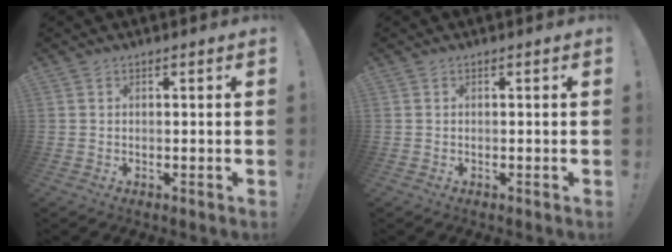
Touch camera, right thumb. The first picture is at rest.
{"total": 0.0}